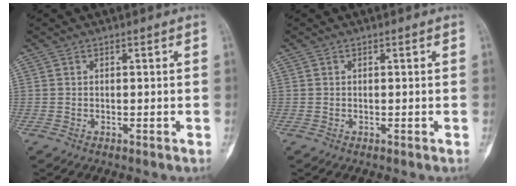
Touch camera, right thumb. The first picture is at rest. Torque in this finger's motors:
{"motor_torque": [0.28, 0.13, -0.18, 0.08, 0.03]}